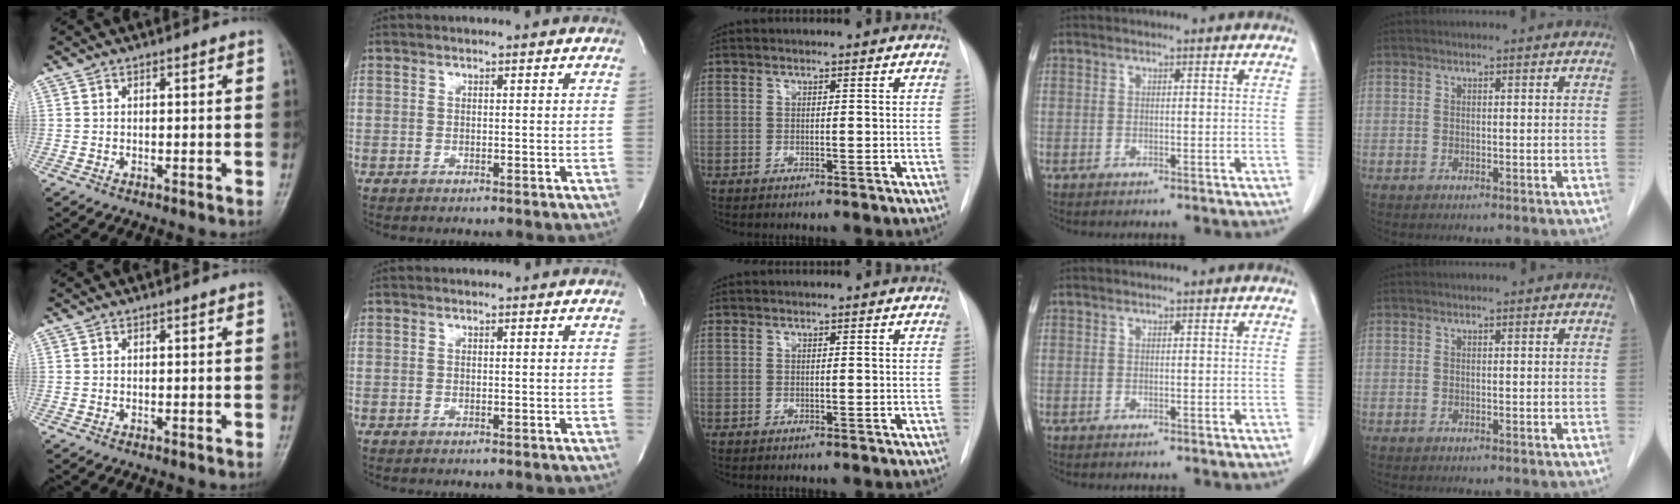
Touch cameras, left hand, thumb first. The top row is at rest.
{}